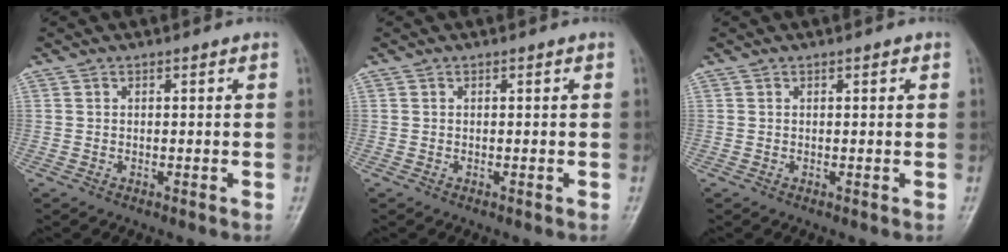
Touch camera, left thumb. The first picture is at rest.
{"total": 0.0}
{"total": 0.9, "force": [0.4, 0.4, 0.7], "torque": [-0.007, 0.002, 0.003]}